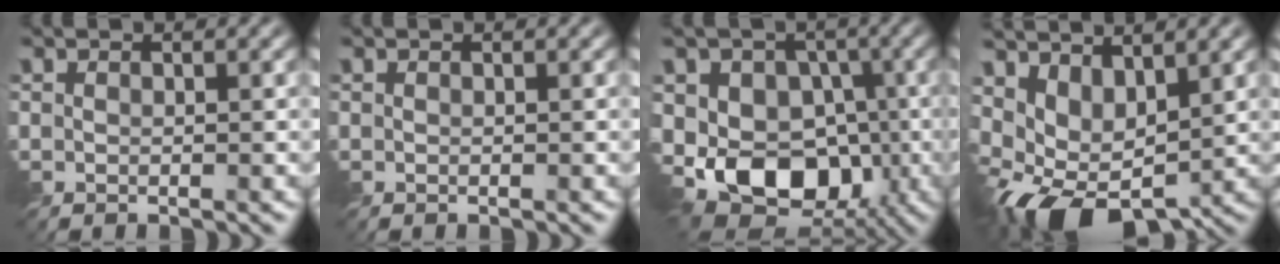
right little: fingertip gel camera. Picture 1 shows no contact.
{"total": 0.0}
{"total": 9.1, "force": [-2.4, 6.8, 5.4], "torque": [-0.082, -0.002, -0.054]}
{"total": 7.7, "force": [0.1, 4.5, 6.2], "torque": [-0.119, -0.021, 0.015]}